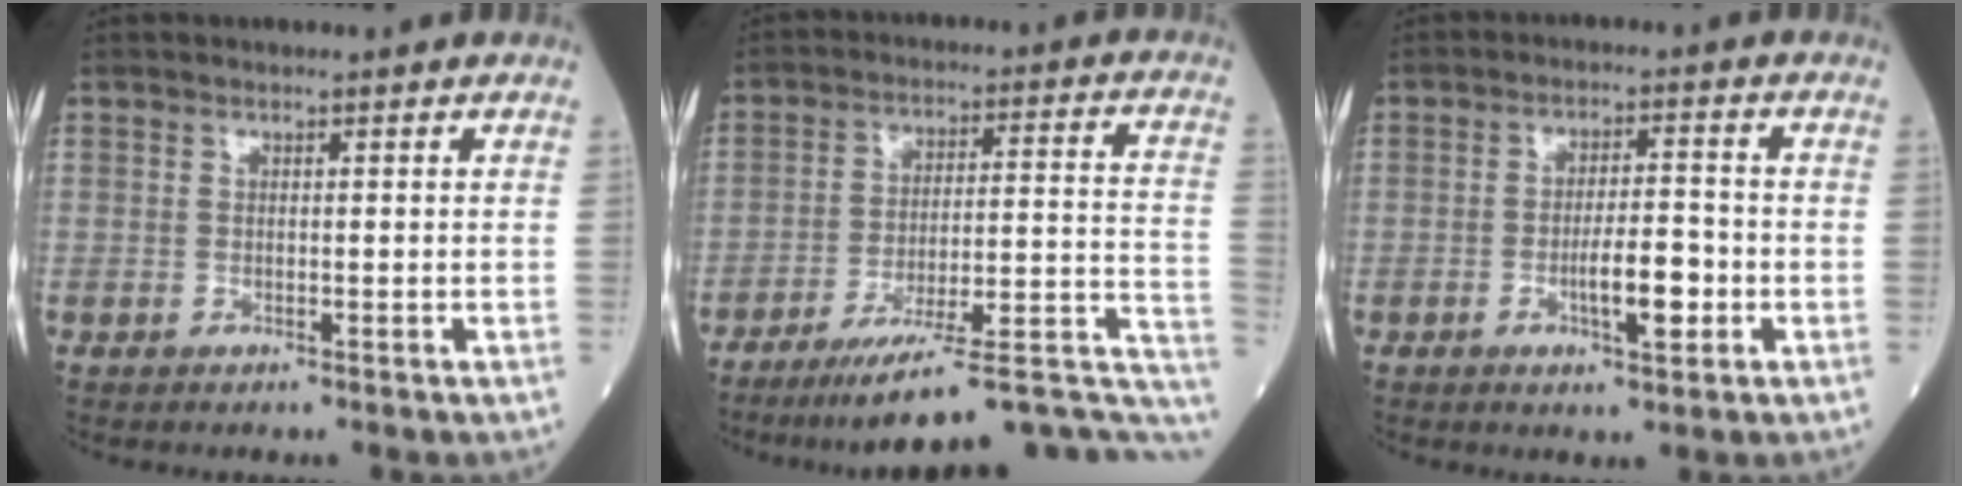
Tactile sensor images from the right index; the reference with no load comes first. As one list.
[{"total": 22.2, "force": [-17.8, 2.2, 13.1], "torque": [-0.104, 0.028, -0.250]}, {"total": 6.1, "force": [-2.0, 1.3, 5.6], "torque": [-0.092, 0.002, -0.032]}]